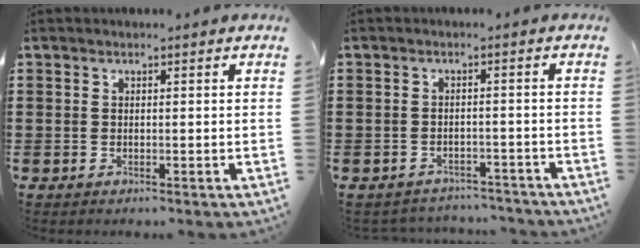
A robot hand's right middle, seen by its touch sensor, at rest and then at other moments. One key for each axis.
{"total": 2.3, "fx": -2.3, "fy": 0.4, "fz": 0.0, "tx": -0.007, "ty": 0.000, "tz": -0.050}